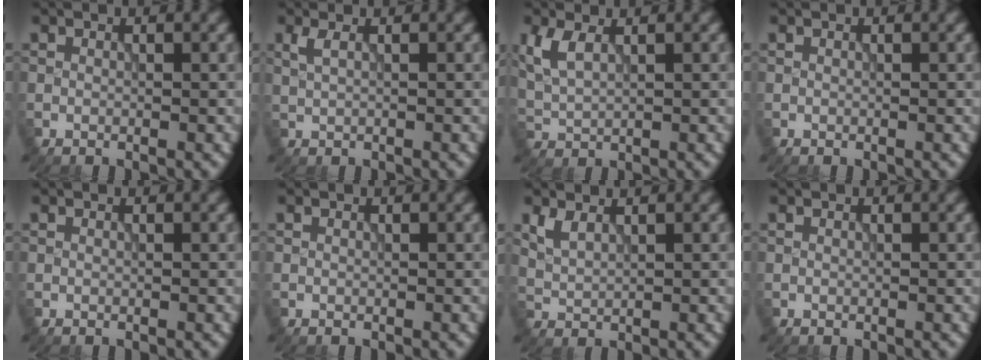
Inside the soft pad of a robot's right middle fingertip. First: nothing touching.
{"total": 1.5, "force": [0.7, 0.4, 1.2], "torque": [-0.030, 0.001, 0.019]}
{"total": 3.6, "force": [1.5, 1.8, 2.7], "torque": [-0.068, 0.002, 0.037]}
{"total": 0.0}
{"total": 0.0}
{"total": 0.0}
{"total": 2.0, "force": [1.3, 0.9, 1.2], "torque": [-0.032, -0.004, 0.033]}
{"total": 0.0}